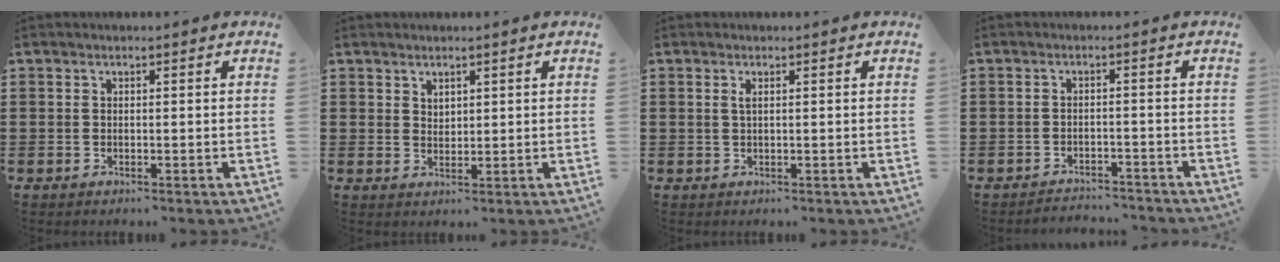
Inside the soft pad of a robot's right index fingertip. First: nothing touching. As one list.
[{"total": 1.7, "force": [1.4, 0.8, 0.1], "torque": [-0.004, 0.002, 0.028]}, {"total": 0.9, "force": [0.3, 0.1, 0.9], "torque": [-0.018, 0.001, 0.005]}, {"total": 2.5, "force": [-2.5, 0.2, -0.1], "torque": [-0.007, -0.001, -0.054]}]